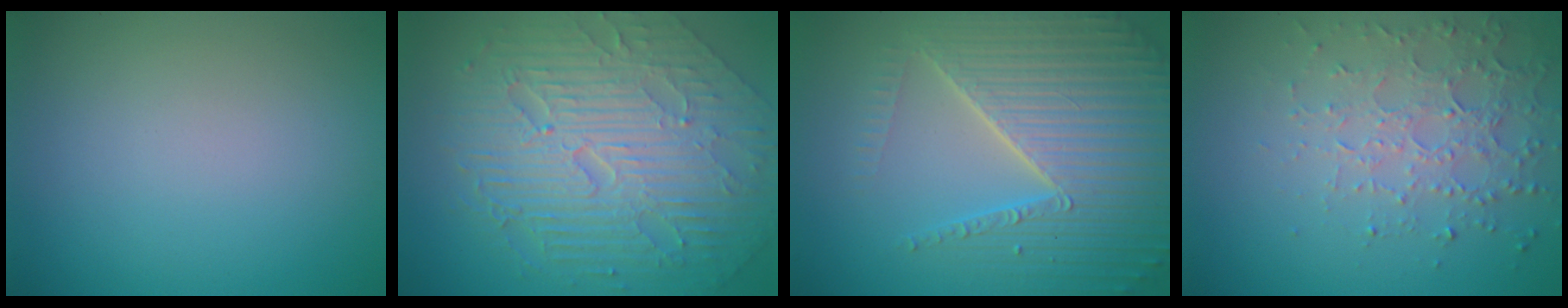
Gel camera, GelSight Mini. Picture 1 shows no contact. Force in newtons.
{"total": 10.3, "press": 6.8, "slide": 7.8}
{"total": 7.1, "press": 6.9, "slide": 1.7}
{"total": 4.5, "press": 3.3, "slide": 3.1}